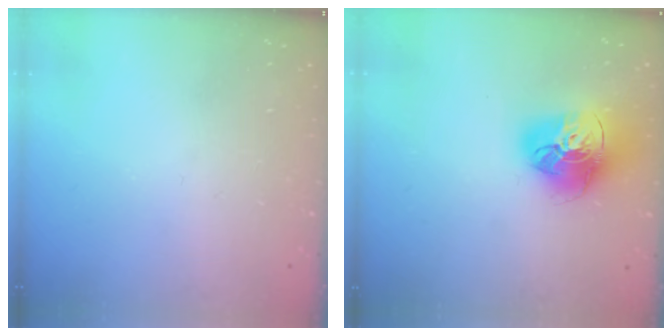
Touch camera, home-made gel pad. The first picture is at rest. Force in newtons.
{"total": 18.3, "press": 18.2, "slide": 2.1}